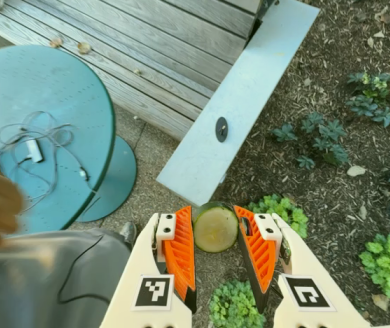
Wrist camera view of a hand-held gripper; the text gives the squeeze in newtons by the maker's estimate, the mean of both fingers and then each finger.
{"total": 9.6, "left": 9.6, "right": 9.6}